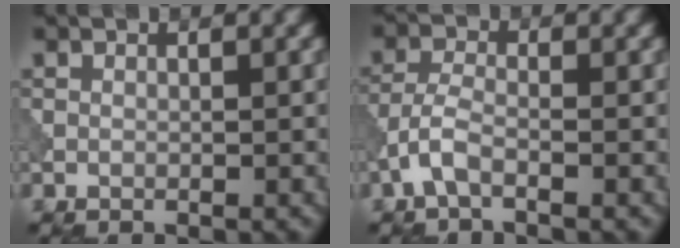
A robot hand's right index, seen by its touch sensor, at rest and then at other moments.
{"total": 2.5, "force": [-1.4, 0.9, 1.8], "torque": [-0.045, 0.005, -0.038]}